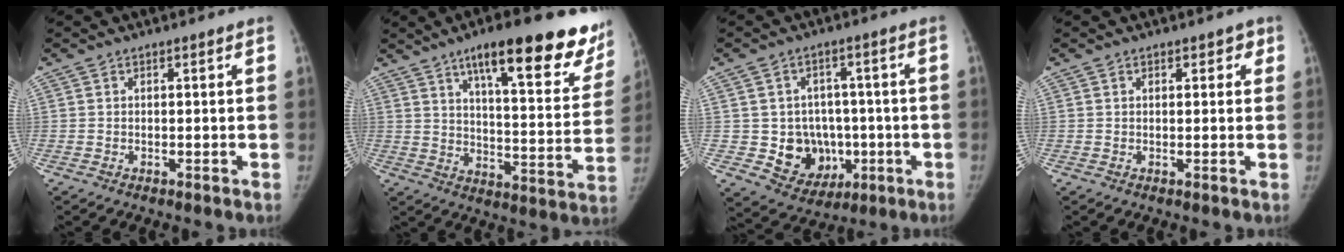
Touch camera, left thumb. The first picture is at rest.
{"total": 24.7, "force": [16.2, 7.0, 17.3], "torque": [-0.189, -0.059, 0.218]}
{"total": 10.6, "force": [-1.6, 9.4, 4.7], "torque": [-0.024, 0.012, -0.002]}
{"total": 2.4, "force": [1.1, 1.5, 1.6], "torque": [0.001, 0.001, 0.010]}